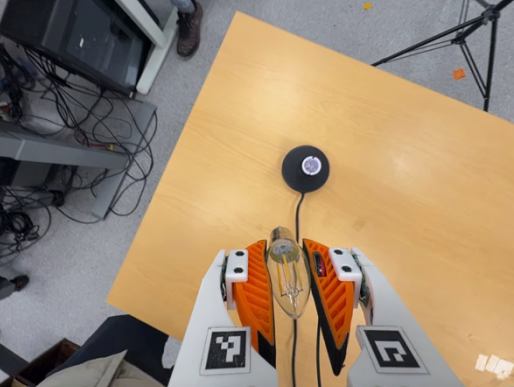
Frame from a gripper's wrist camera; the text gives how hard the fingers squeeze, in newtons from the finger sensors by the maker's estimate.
{"total": 20.8, "left": 22.3, "right": 19.3}